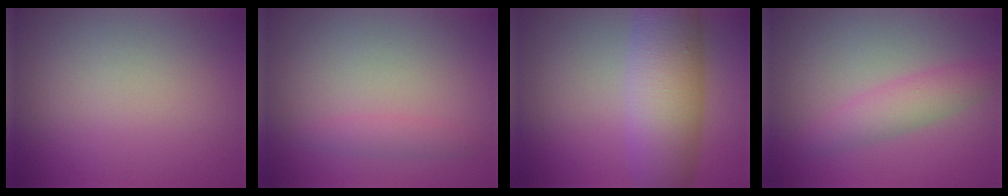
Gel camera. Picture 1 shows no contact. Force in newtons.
{"total": 1.3, "press": 1.3, "slide": 0.0}
{"total": 8.7, "press": 8.7, "slide": 0.2}
{"total": 2.9, "press": 2.9, "slide": 0.1}